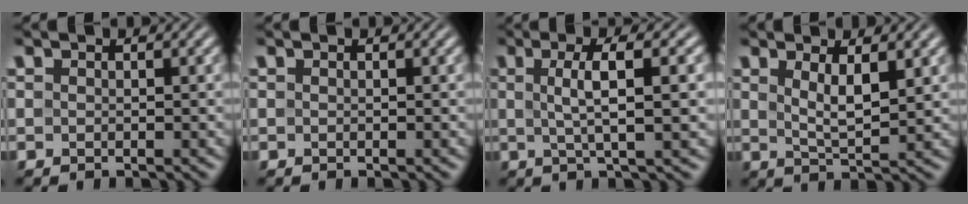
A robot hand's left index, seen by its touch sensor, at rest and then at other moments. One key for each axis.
{"total": 0.0}
{"total": 5.2, "fx": 0.7, "fy": 1.2, "fz": 5.0, "tx": -0.079, "ty": 0.007, "tz": 0.012}
{"total": 3.4, "fx": 1.5, "fy": 0.9, "fz": 3.0, "tx": -0.054, "ty": -0.007, "tz": 0.029}